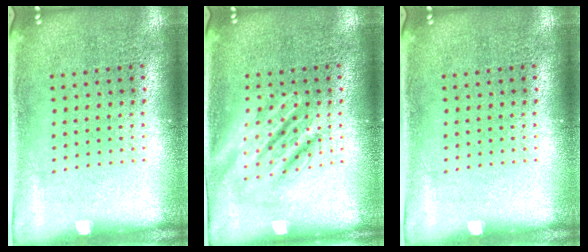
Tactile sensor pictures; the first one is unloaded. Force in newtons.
{"total": 2.7, "press": 2.7, "slide": 0.3}
{"total": 0.0}